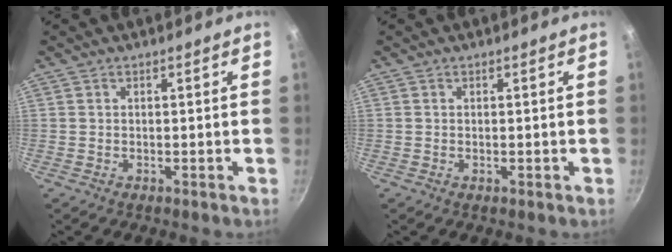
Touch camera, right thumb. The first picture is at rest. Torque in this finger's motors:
{"motor_torque": [-0.32, -0.03, -0.34, 0.21, -0.02]}